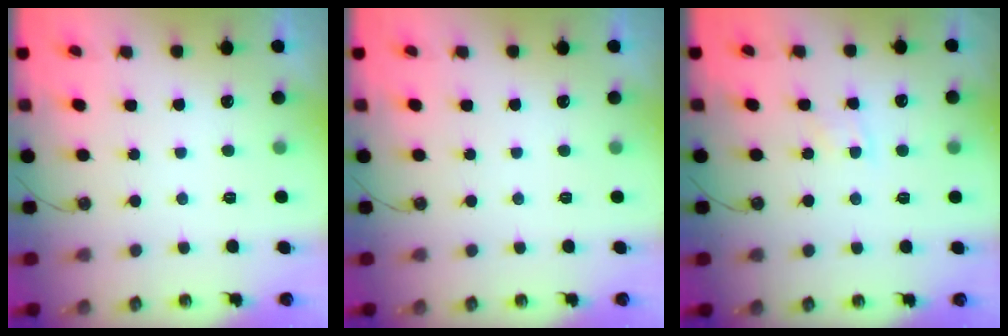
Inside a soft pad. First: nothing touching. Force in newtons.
{"total": 0.0}
{"total": 4.7, "press": 4.6, "slide": 0.5}